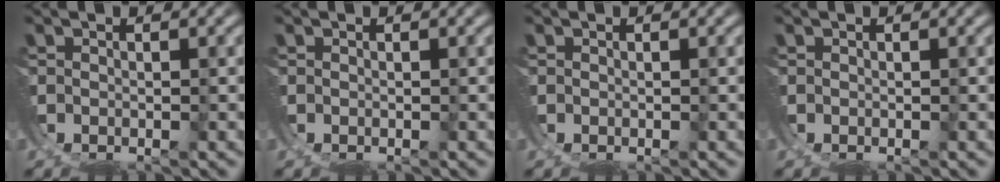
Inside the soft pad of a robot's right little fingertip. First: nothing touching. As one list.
[{"total": 0.0}, {"total": 0.0}, {"total": 0.0}]